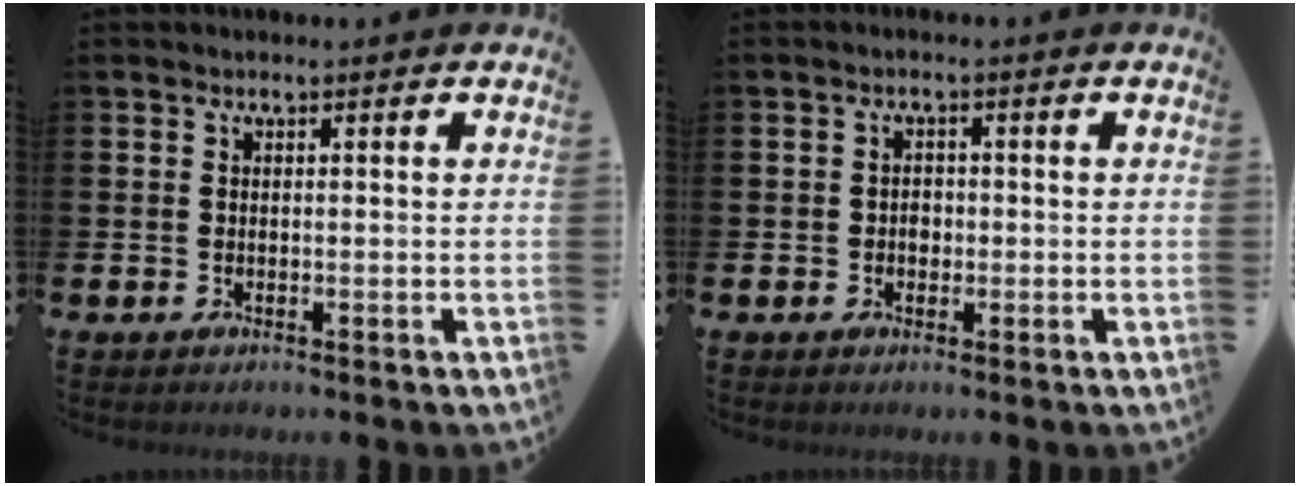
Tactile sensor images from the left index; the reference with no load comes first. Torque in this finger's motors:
{"motor_torque": [0.05, 0.03, 0.02, 0.00]}